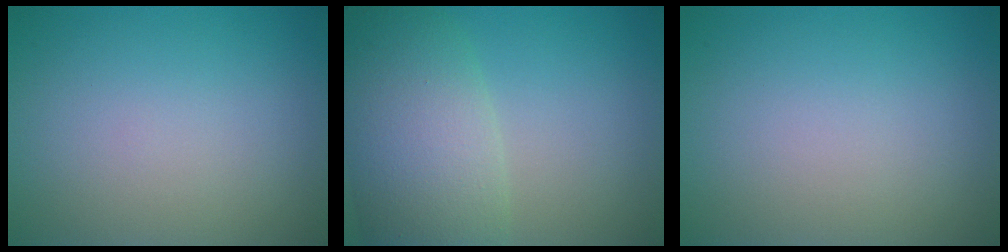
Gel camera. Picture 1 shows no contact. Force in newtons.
{"total": 8.3, "press": 8.3, "slide": 0.5}
{"total": 0.0}